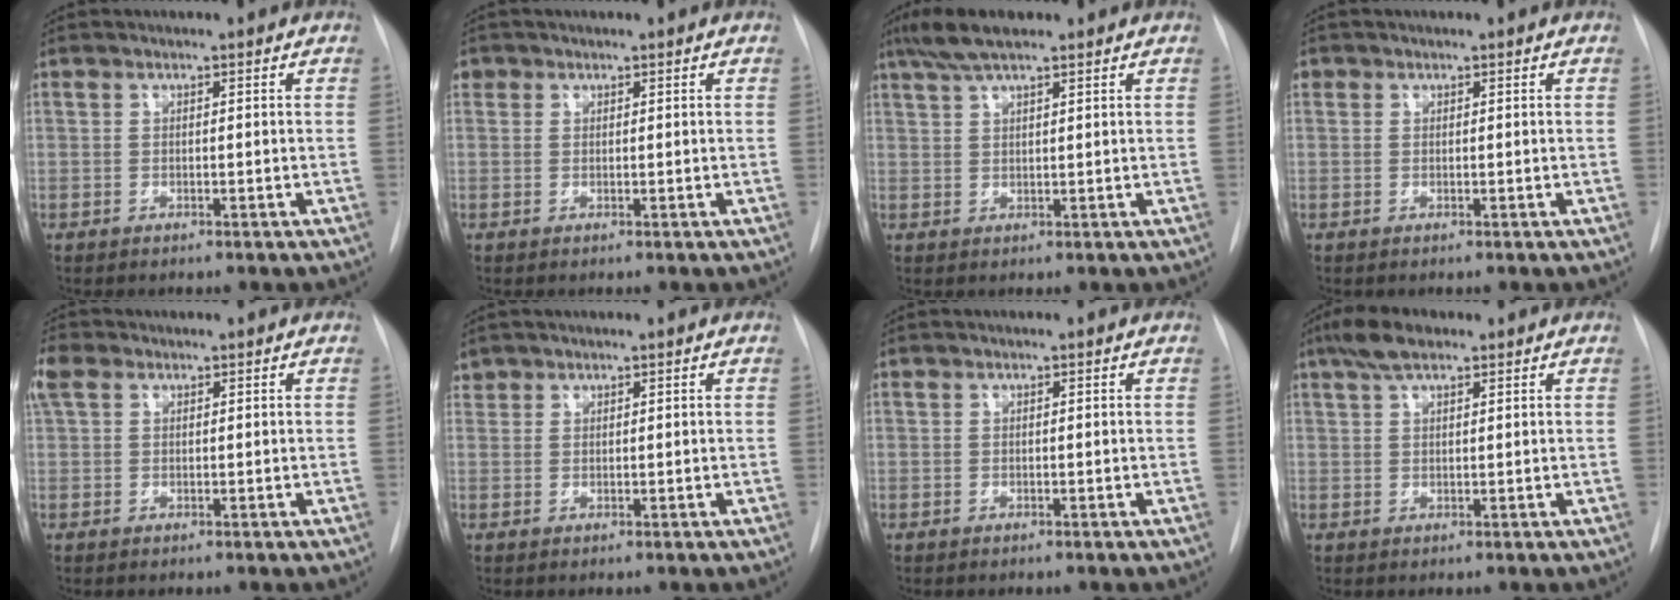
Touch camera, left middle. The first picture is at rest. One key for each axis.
{"total": 1.6, "fx": 0.8, "fy": 1.4, "fz": 0.2, "tx": 0.004, "ty": 0.008, "tz": 0.011}
{"total": 5.8, "fx": 4.4, "fy": 1.0, "fz": 3.8, "tx": -0.079, "ty": 0.016, "tz": 0.080}
{"total": 0.9, "fx": 0.4, "fy": 0.8, "fz": 0.1, "tx": 0.006, "ty": 0.005, "tz": 0.006}
{"total": 2.3, "fx": 1.3, "fy": 1.4, "fz": 1.2, "tx": -0.042, "ty": 0.021, "tz": 0.031}
{"total": 1.4, "fx": 1.1, "fy": 0.9, "fz": -0.2, "tx": 0.010, "ty": 0.009, "tz": 0.017}
{"total": 0.0}
{"total": 4.8, "fx": 3.3, "fy": 1.6, "fz": 3.0, "tx": -0.065, "ty": 0.014, "tz": 0.060}